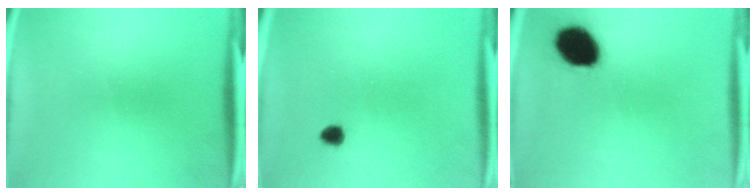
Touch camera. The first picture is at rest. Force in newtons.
{"total": 1.6}
{"total": 13.3}